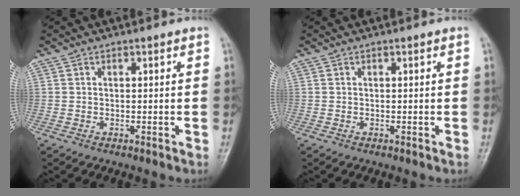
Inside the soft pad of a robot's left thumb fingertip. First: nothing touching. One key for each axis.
{"total": 0.0}